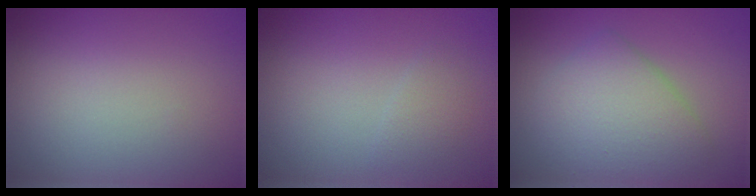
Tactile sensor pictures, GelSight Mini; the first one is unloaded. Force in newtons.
{"total": 1.2, "press": 1.2, "slide": 0.0}
{"total": 4.1, "press": 4.1, "slide": 0.1}